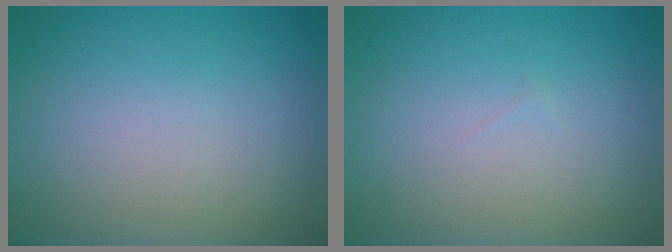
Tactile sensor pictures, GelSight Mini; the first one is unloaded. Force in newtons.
{"total": 0.0}